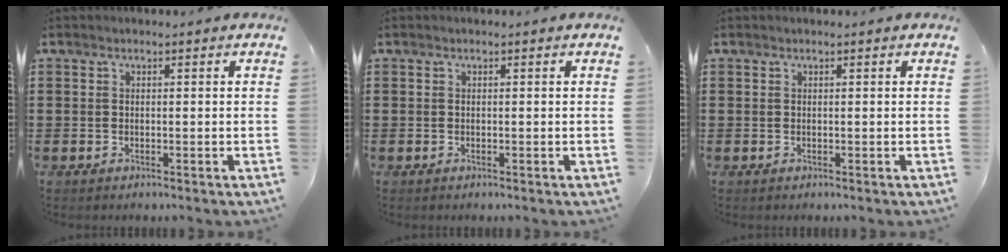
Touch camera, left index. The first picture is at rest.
{"total": 0.0}
{"total": 0.0}